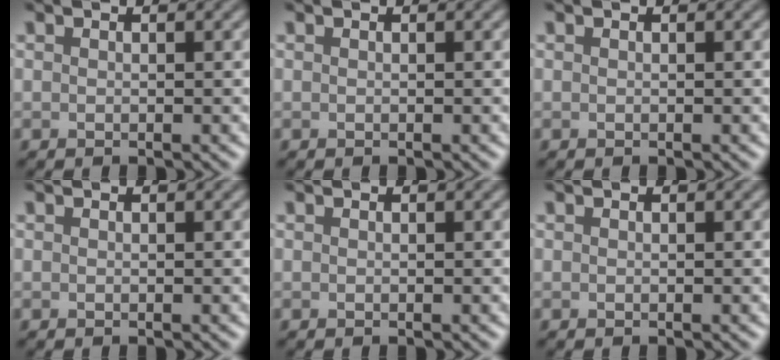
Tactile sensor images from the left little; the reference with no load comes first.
{"total": 0.0}
{"total": 0.0}
{"total": 0.0}
{"total": 0.0}
{"total": 0.0}